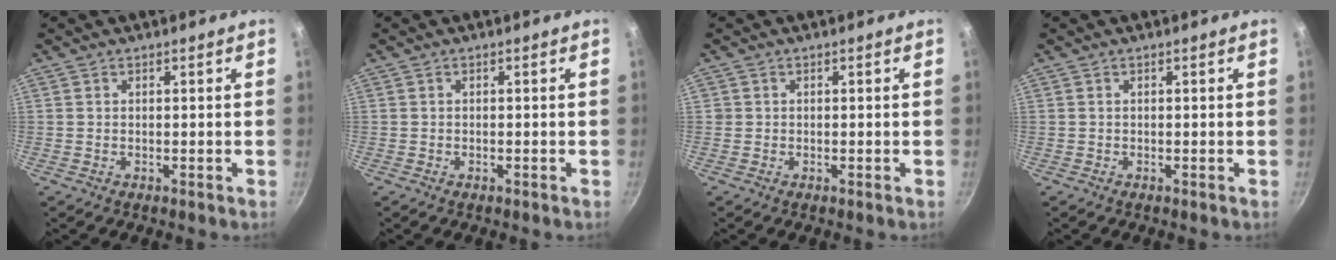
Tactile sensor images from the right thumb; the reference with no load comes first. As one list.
[{"total": 0.0}, {"total": 0.6, "force": [0.0, 0.6, 0.0], "torque": [0.005, 0.002, -0.002]}, {"total": 0.0}]